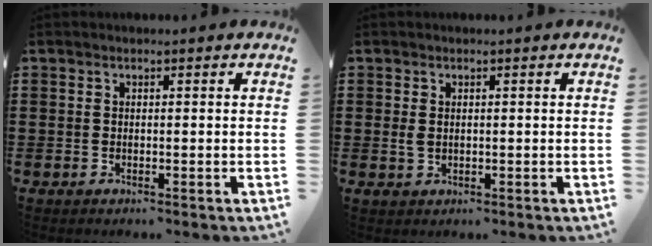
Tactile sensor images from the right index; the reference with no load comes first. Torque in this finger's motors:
{"motor_torque": [1.02, 1.12, 0.09, -0.01]}